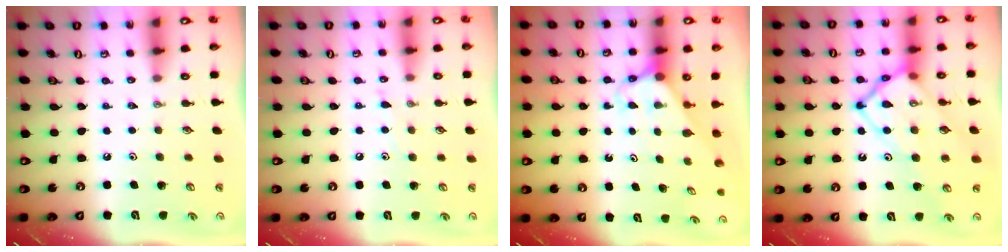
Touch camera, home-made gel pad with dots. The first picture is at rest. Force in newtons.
{"total": 5.4, "press": 5.4, "slide": 0.5}
{"total": 2.8, "press": 2.8, "slide": 0.1}
{"total": 16.9, "press": 16.8, "slide": 1.5}